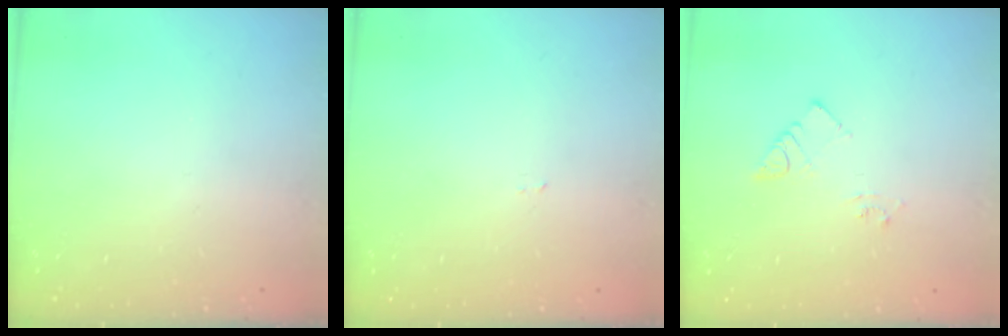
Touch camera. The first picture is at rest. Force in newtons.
{"total": 1.6, "press": 1.6, "slide": 0.1}
{"total": 5.0, "press": 4.9, "slide": 0.7}